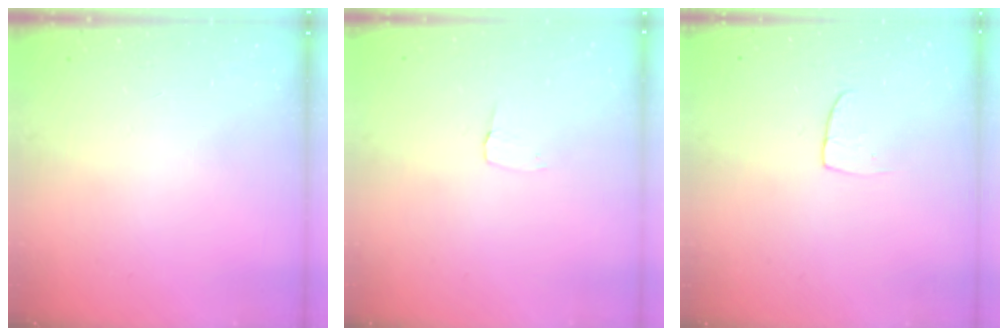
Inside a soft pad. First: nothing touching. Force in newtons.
{"total": 2.6, "press": 2.6, "slide": 0.2}
{"total": 3.3, "press": 3.3, "slide": 0.2}